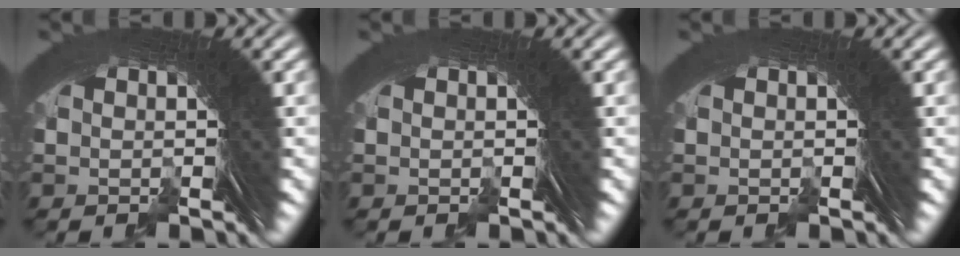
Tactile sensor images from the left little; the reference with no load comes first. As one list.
[{"total": 0.0}, {"total": 0.0}]